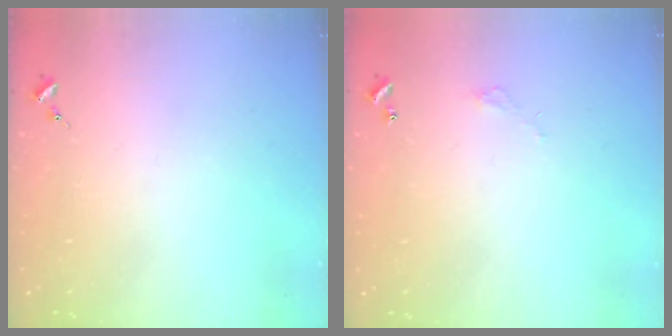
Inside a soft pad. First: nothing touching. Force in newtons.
{"total": 2.7, "press": 2.7, "slide": 0.2}